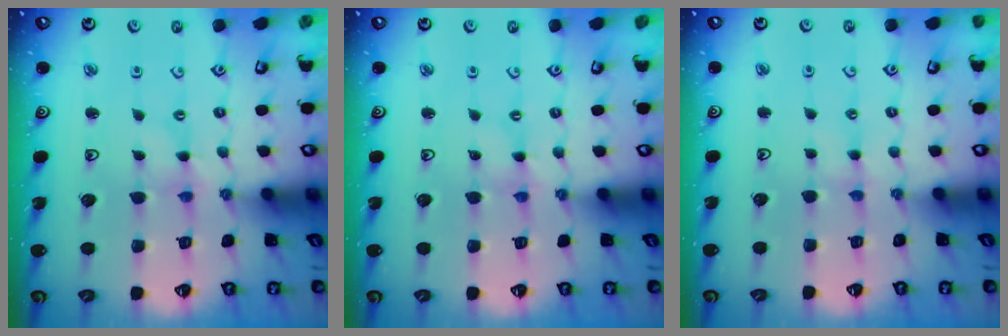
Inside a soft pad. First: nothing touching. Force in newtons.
{"total": 0.0}
{"total": 1.9, "press": 1.9, "slide": 0.3}